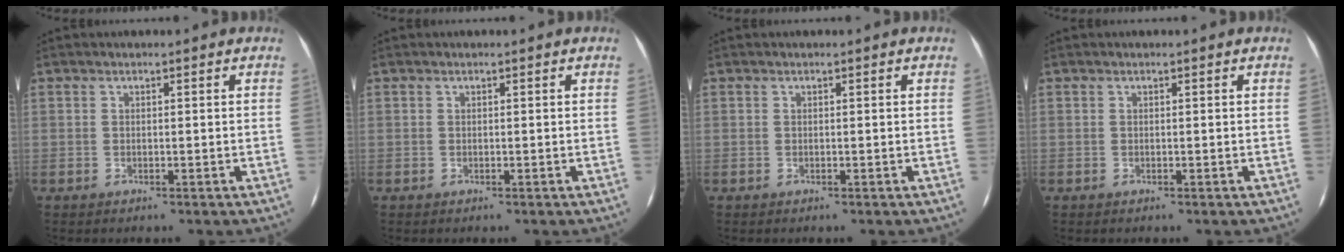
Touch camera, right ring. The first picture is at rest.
{"total": 0.0}
{"total": 0.0}
{"total": 0.0}